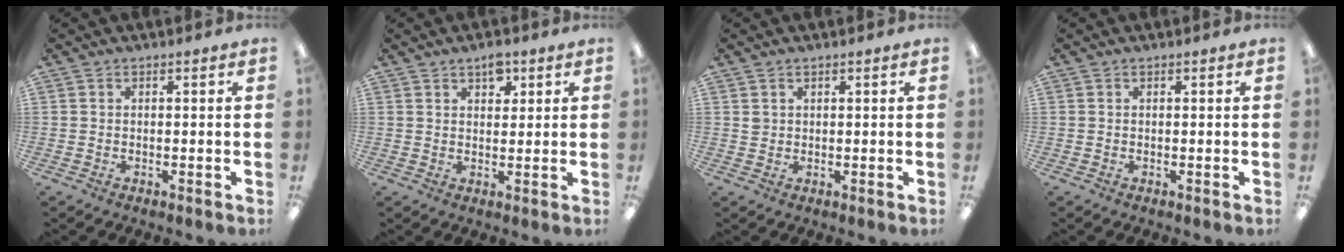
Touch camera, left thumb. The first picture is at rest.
{"total": 4.0, "force": [2.6, 2.3, 1.9], "torque": [-0.010, -0.011, 0.041]}
{"total": 1.3, "force": [0.7, 1.0, 0.2], "torque": [-0.005, 0.002, 0.013]}
{"total": 0.0}